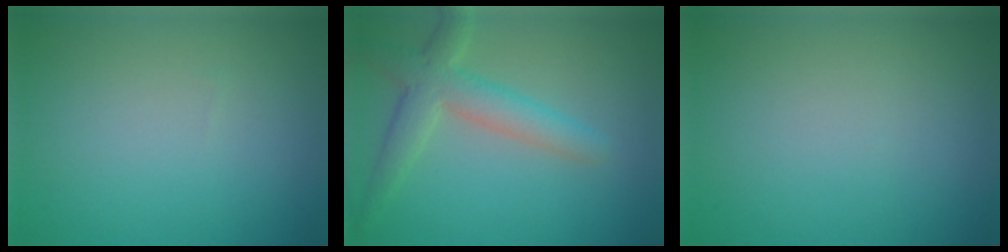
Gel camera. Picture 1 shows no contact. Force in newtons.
{"total": 4.4, "press": 4.4, "slide": 0.3}
{"total": 0.0}